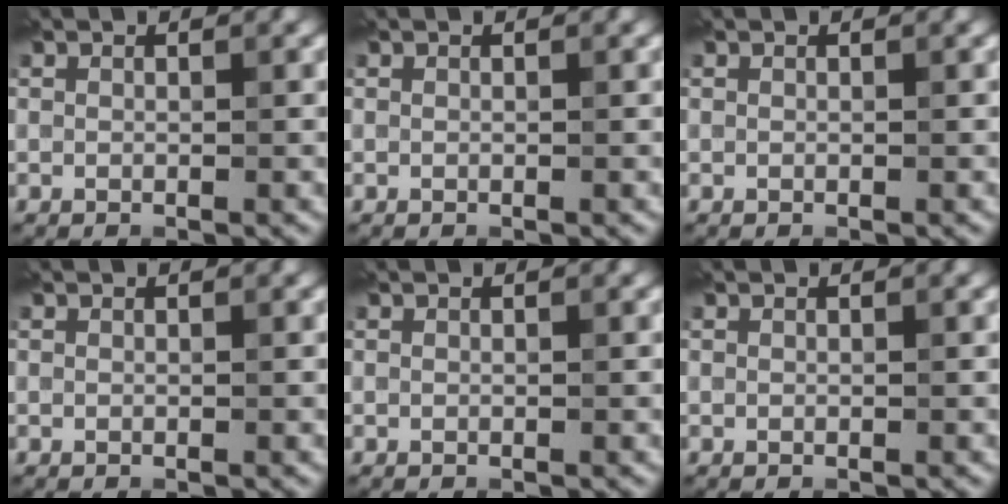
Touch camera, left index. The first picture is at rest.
{"total": 0.0}
{"total": 0.0}
{"total": 0.0}
{"total": 0.0}
{"total": 0.0}